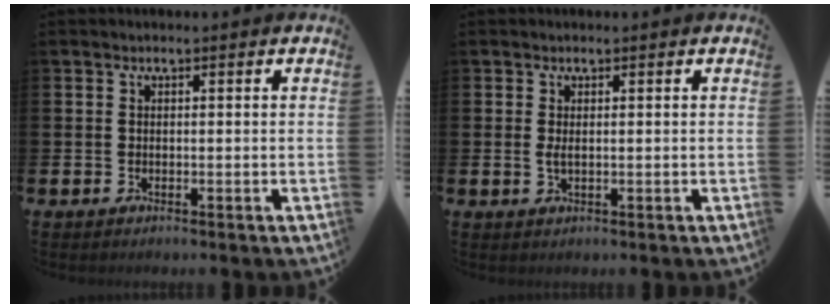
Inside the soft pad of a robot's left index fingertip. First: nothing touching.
{"total": 0.9, "force": [0.2, 0.2, 0.9], "torque": [-0.012, -0.001, 0.001]}